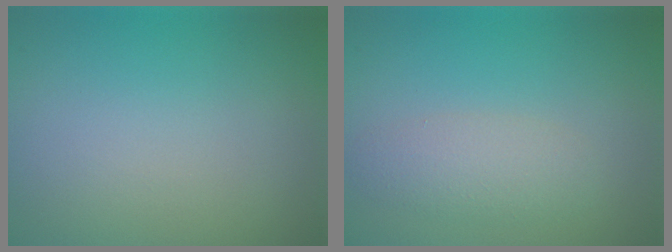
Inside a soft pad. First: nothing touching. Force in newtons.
{"total": 2.5, "press": 2.5, "slide": 0.2}